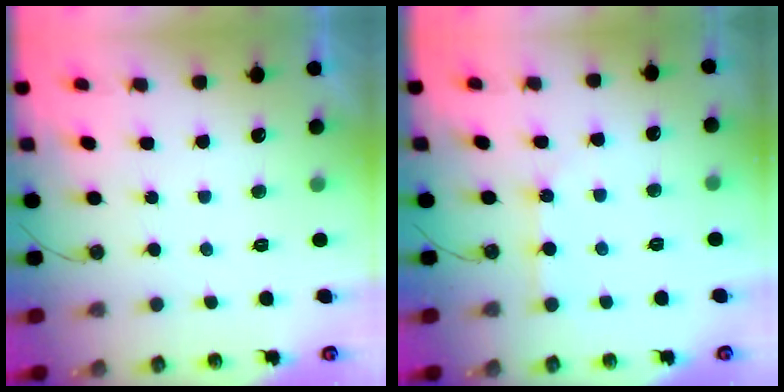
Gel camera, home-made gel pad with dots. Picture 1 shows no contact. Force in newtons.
{"total": 2.4, "press": 2.4, "slide": 0.1}